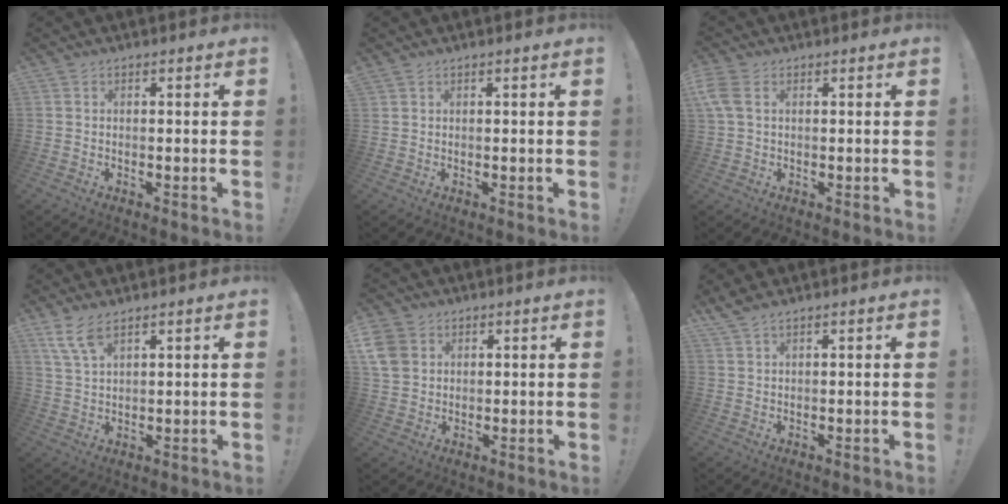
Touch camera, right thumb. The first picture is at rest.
{"total": 0.7, "force": [0.5, 0.4, 0.1], "torque": [0.006, -0.002, 0.009]}
{"total": 4.6, "force": [1.5, 2.9, 3.2], "torque": [-0.075, 0.000, 0.029]}
{"total": 6.7, "force": [4.7, 2.2, 4.2], "torque": [-0.083, -0.020, 0.089]}
{"total": 8.4, "force": [3.0, 7.0, 3.4], "torque": [-0.066, -0.012, 0.064]}
{"total": 2.2, "force": [1.8, 0.4, 1.2], "torque": [-0.030, -0.005, 0.034]}